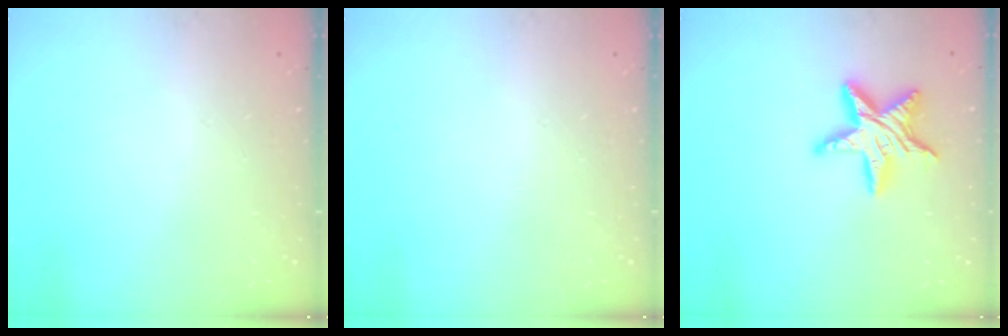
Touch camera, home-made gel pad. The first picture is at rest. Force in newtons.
{"total": 0.0}
{"total": 13.2, "press": 13.2, "slide": 0.6}